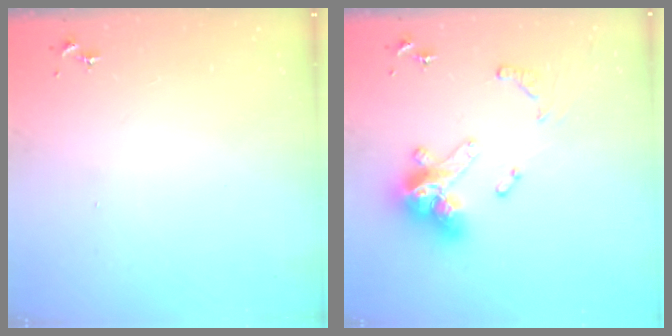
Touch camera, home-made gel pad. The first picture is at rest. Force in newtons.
{"total": 17.9, "press": 17.8, "slide": 1.9}